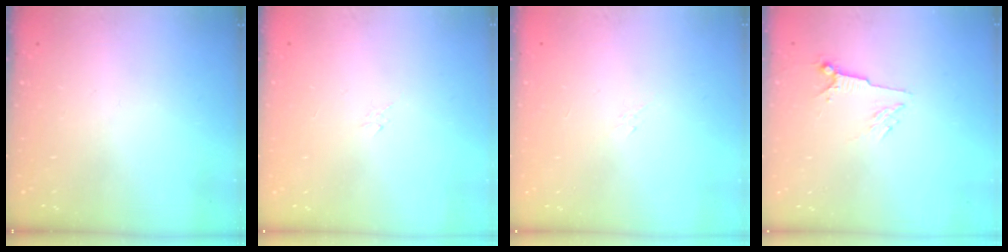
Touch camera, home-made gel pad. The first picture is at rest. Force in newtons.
{"total": 1.3, "press": 1.3, "slide": 0.1}
{"total": 2.1, "press": 2.0, "slide": 0.6}
{"total": 4.1, "press": 4.0, "slide": 0.5}